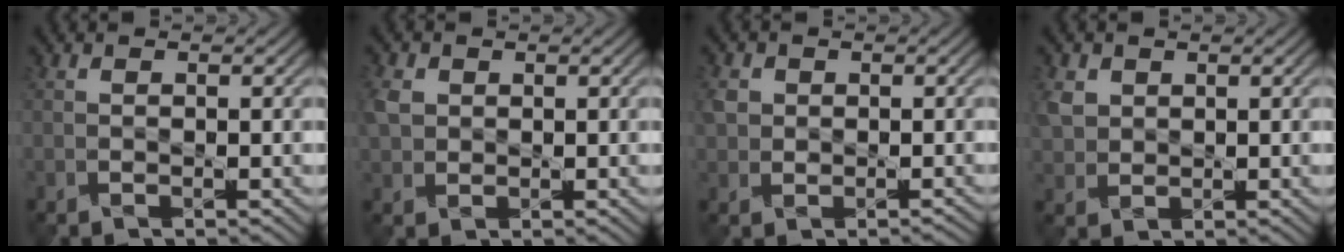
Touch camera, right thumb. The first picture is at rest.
{"total": 2.4, "force": [1.2, 1.9, 0.7], "torque": [-0.030, 0.007, 0.023]}
{"total": 1.9, "force": [0.7, 1.8, 0.1], "torque": [-0.008, 0.007, 0.016]}
{"total": 2.6, "force": [1.6, 2.0, 0.5], "torque": [-0.026, 0.005, 0.035]}